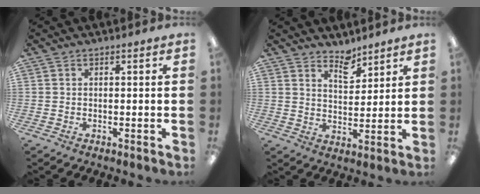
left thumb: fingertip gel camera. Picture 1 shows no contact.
{"total": 6.0, "force": [5.1, 2.4, 2.0], "torque": [-0.012, -0.038, 0.088]}